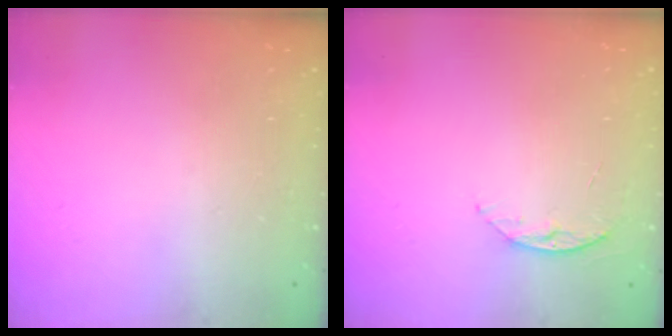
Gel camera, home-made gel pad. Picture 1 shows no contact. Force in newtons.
{"total": 6.4, "press": 6.3, "slide": 0.7}